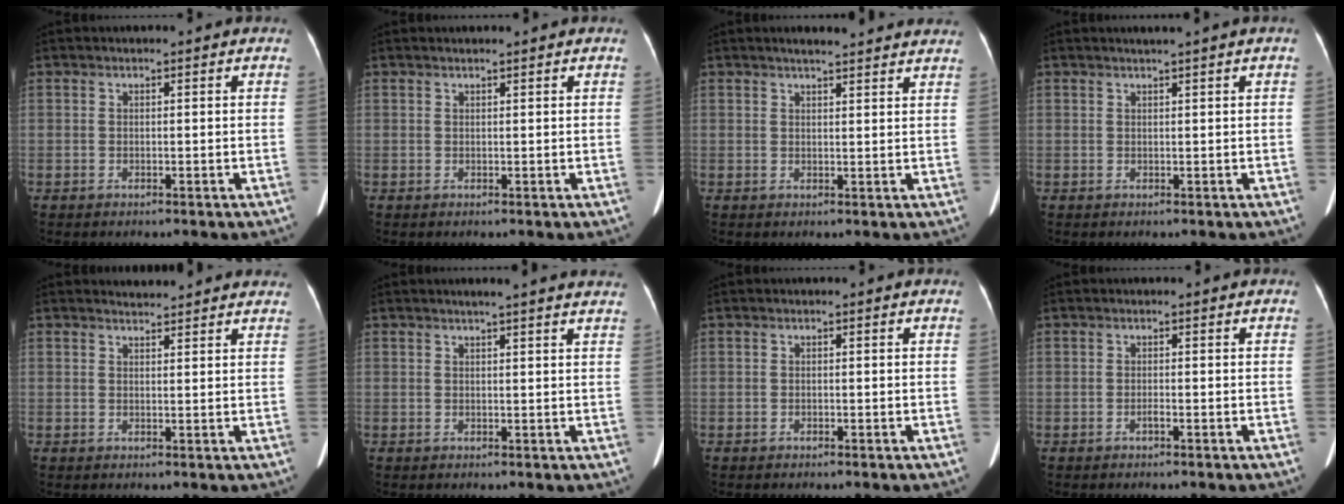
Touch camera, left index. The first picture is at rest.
{"total": 1.0, "force": [0.9, -0.1, 0.4], "torque": [-0.009, 0.012, 0.019]}
{"total": 9.2, "force": [8.3, 0.9, 3.9], "torque": [-0.046, 0.020, 0.088]}
{"total": 1.1, "force": [0.8, -0.4, 0.7], "torque": [-0.017, -0.004, 0.019]}
{"total": 4.6, "force": [4.5, 0.7, 0.5], "torque": [-0.009, 0.014, 0.045]}
{"total": 8.9, "force": [7.9, 0.1, 4.1], "torque": [-0.054, 0.015, 0.077]}
{"total": 0.0}
{"total": 0.5, "force": [-0.3, 0.0, 0.4], "torque": [-0.009, 0.000, -0.006]}